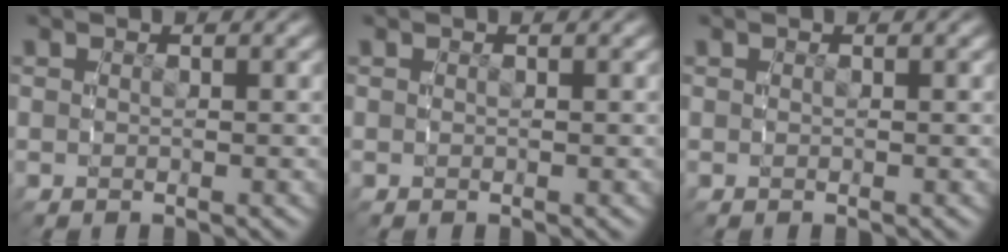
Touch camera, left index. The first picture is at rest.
{"total": 0.0}
{"total": 0.0}